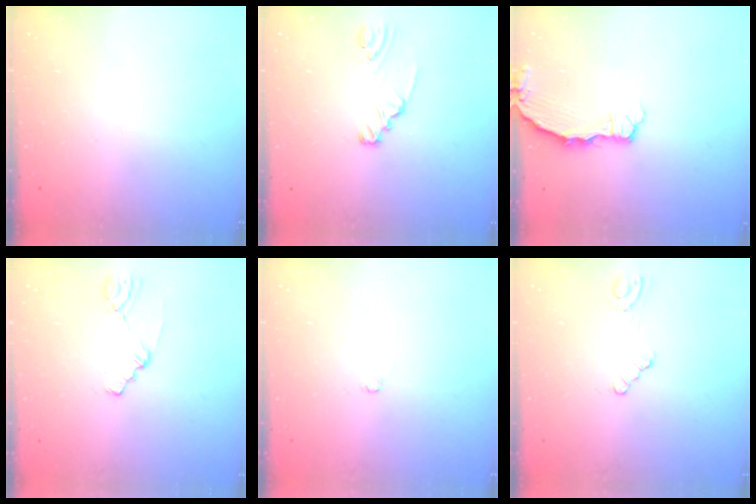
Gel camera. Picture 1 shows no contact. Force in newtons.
{"total": 2.1, "press": 2.1, "slide": 0.2}
{"total": 2.4, "press": 2.4, "slide": 0.3}
{"total": 1.2, "press": 1.2, "slide": 0.2}
{"total": 2.6, "press": 2.6, "slide": 0.3}
{"total": 2.1, "press": 2.1, "slide": 0.3}